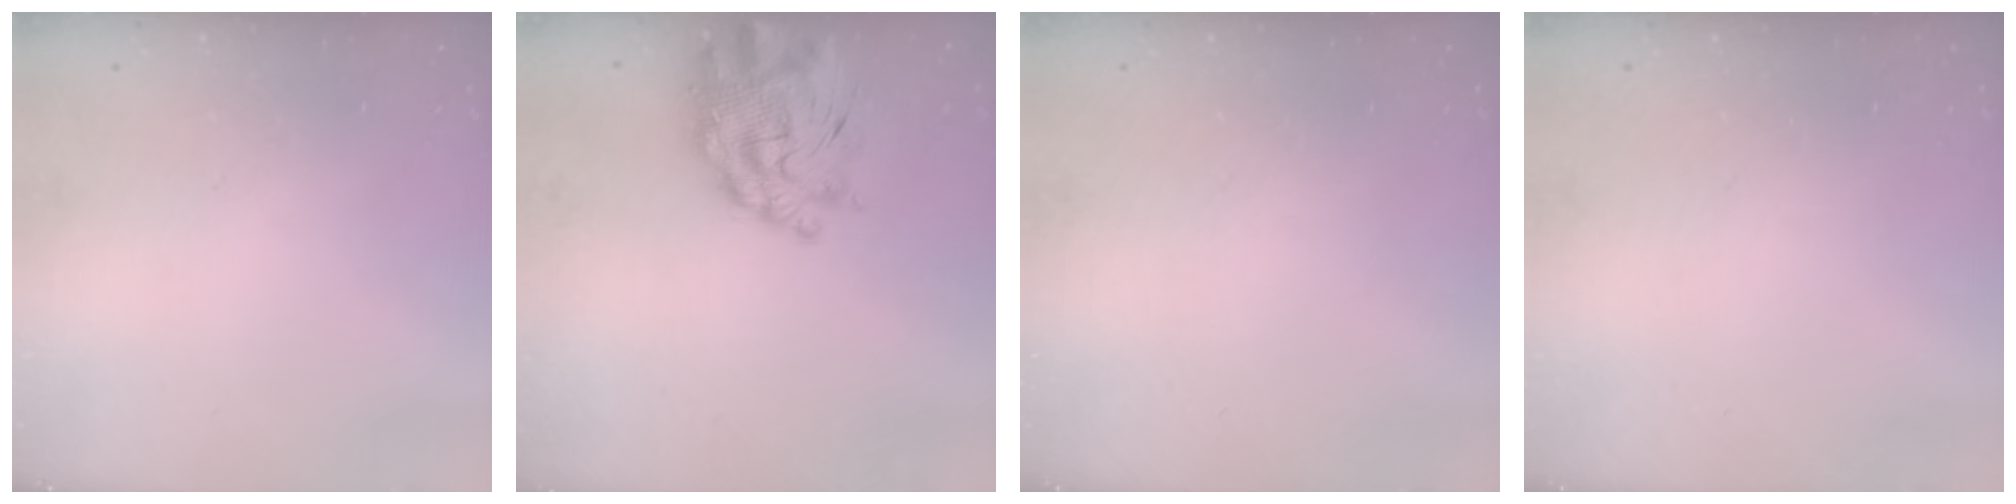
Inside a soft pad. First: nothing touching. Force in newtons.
{"total": 10.6, "press": 9.9, "slide": 3.8}
{"total": 0.0}
{"total": 0.0}